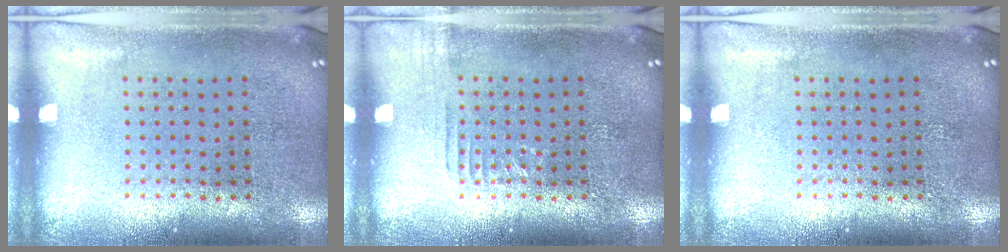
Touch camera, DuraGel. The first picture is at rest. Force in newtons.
{"total": 0.9, "press": 0.9, "slide": 0.2}
{"total": 0.0}